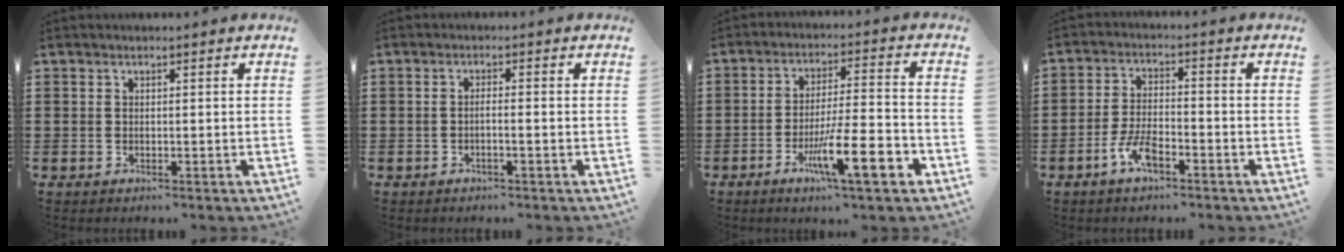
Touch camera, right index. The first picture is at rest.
{"total": 1.3, "force": [-0.9, -0.1, 1.0], "torque": [-0.018, -0.003, -0.016]}
{"total": 11.3, "force": [-5.3, 2.0, 9.8], "torque": [-0.176, 0.004, -0.093]}
{"total": 5.4, "force": [-3.1, 2.0, 3.9], "torque": [-0.090, 0.004, -0.064]}